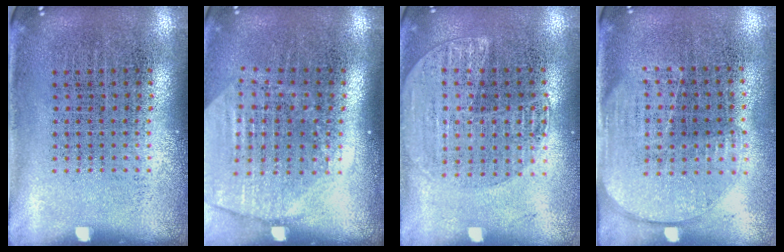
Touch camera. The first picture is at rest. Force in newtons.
{"total": 2.0, "press": 1.8, "slide": 1.0}
{"total": 1.5, "press": 1.4, "slide": 0.4}
{"total": 1.7, "press": 1.5, "slide": 0.8}